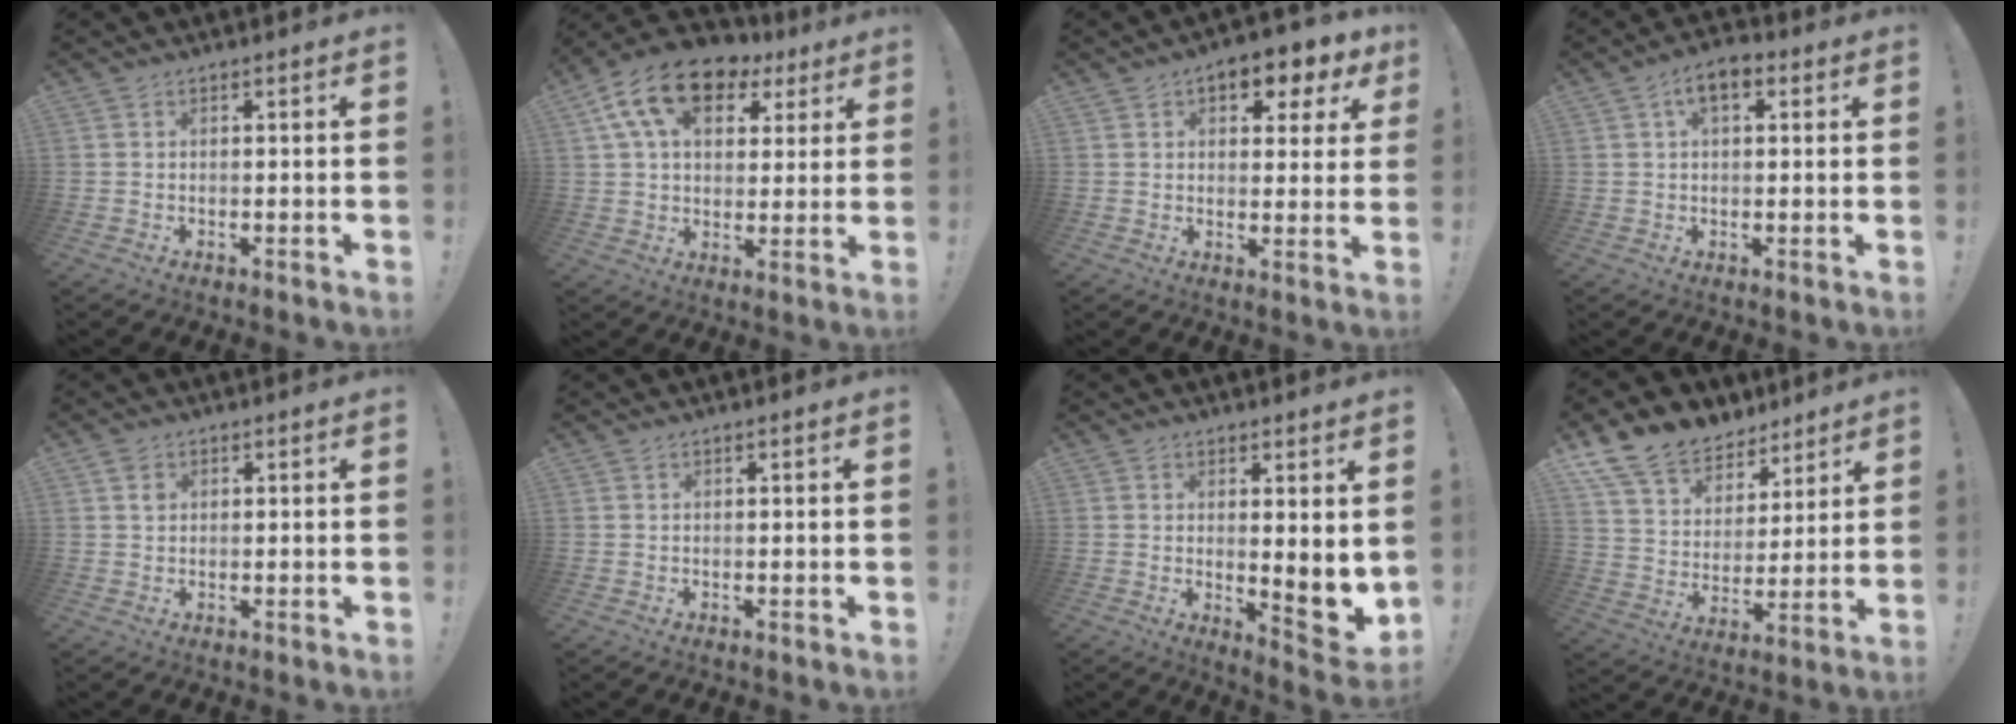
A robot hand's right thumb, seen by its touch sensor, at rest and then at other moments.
{"total": 16.2, "force": [7.5, 10.0, 10.3], "torque": [-0.180, -0.021, 0.139]}
{"total": 7.5, "force": [3.8, 4.3, 4.9], "torque": [-0.056, -0.022, 0.065]}
{"total": 6.2, "force": [2.3, 3.0, 4.9], "torque": [-0.074, 0.003, 0.038]}
{"total": 1.4, "force": [0.7, 1.2, 0.5], "torque": [-0.001, -0.002, 0.011]}
{"total": 0.0}
{"total": 5.2, "force": [1.8, 1.1, 4.8], "torque": [-0.049, -0.046, 0.032]}
{"total": 14.5, "force": [10.9, 8.6, 4.2], "torque": [-0.085, -0.075, 0.210]}